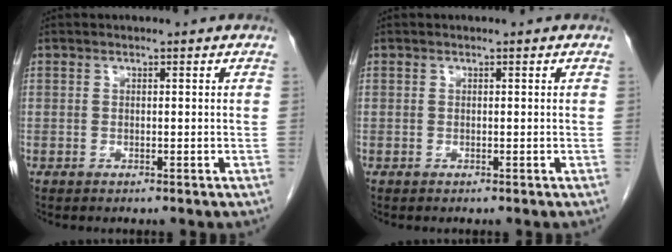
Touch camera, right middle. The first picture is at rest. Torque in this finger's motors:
{"motor_torque": [0.00, 0.00, 0.00, -0.01]}